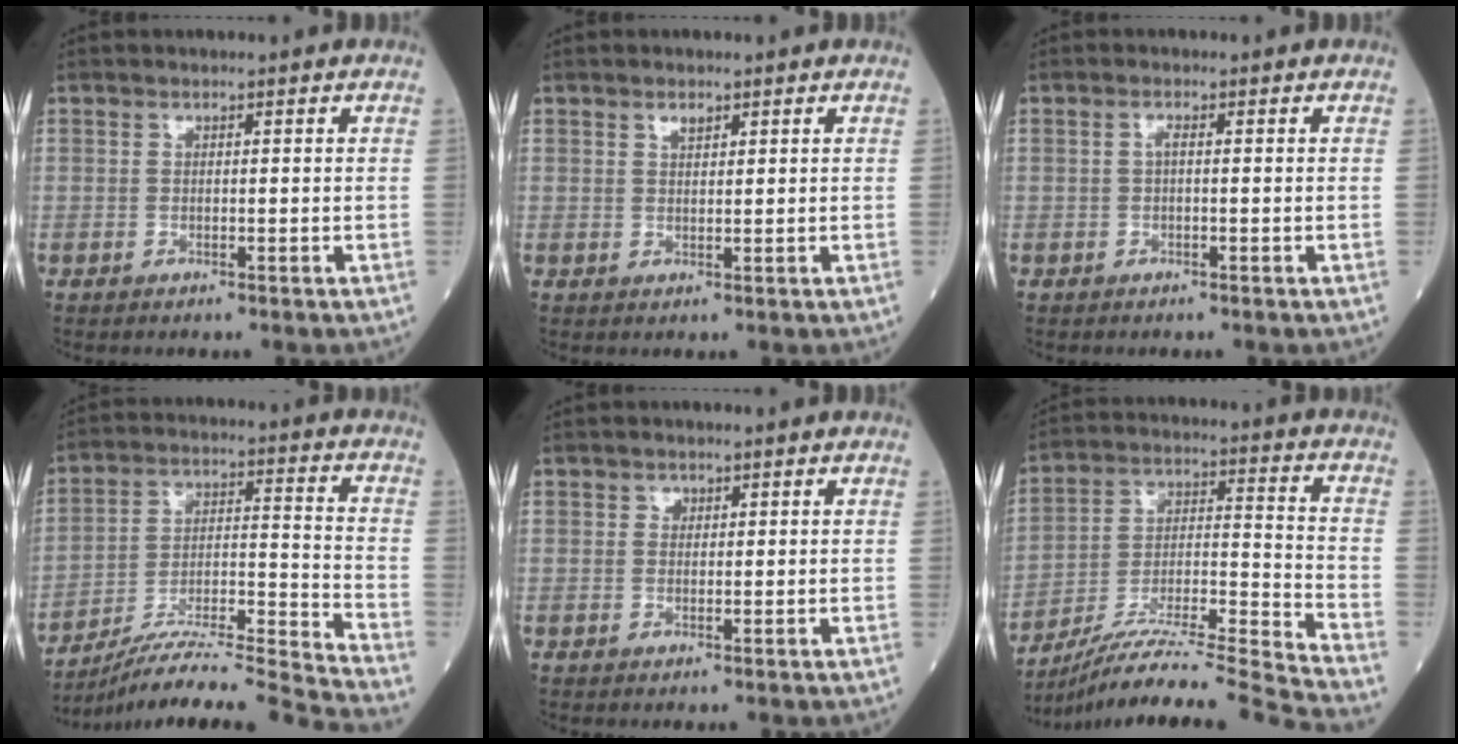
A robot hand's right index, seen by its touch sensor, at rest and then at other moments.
{"total": 1.3, "force": [0.9, 0.6, 0.8], "torque": [-0.014, 0.000, 0.016]}
{"total": 0.9, "force": [0.0, 0.2, 0.9], "torque": [-0.017, 0.002, -0.002]}
{"total": 17.2, "force": [-15.9, -2.6, 6.1], "torque": [-0.106, 0.006, -0.269]}
{"total": 0.8, "force": [0.4, 0.7, 0.2], "torque": [0.003, -0.001, 0.004]}
{"total": 20.1, "force": [-18.3, -3.0, 7.9], "torque": [-0.132, -0.011, -0.311]}